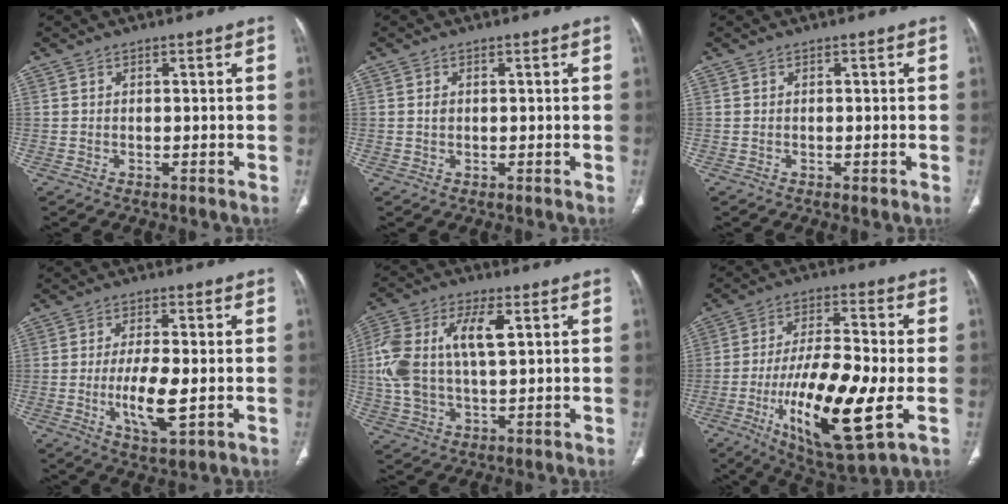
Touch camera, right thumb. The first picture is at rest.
{"total": 0.9, "force": [0.1, 0.7, 0.5], "torque": [-0.006, 0.001, 0.000]}
{"total": 0.5, "force": [-0.2, 0.3, 0.4], "torque": [-0.001, -0.001, -0.003]}
{"total": 8.9, "force": [-1.4, 2.9, 8.3], "torque": [-0.152, -0.013, -0.023]}
{"total": 13.8, "force": [2.6, 7.0, 11.6], "torque": [-0.254, 0.014, 0.053]}
{"total": 21.0, "force": [-5.5, 5.7, 19.4], "torque": [-0.356, -0.003, -0.082]}